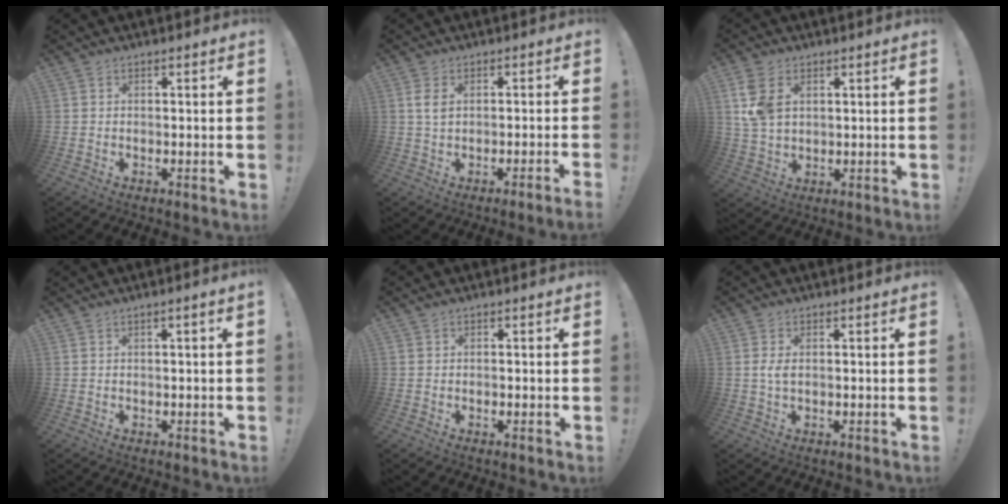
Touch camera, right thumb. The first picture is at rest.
{"total": 3.2, "force": [-0.5, 0.6, 3.0], "torque": [-0.054, 0.006, -0.009]}
{"total": 8.6, "force": [3.3, 5.7, 5.6], "torque": [-0.109, -0.003, 0.065]}
{"total": 1.5, "force": [0.1, -0.1, 1.5], "torque": [-0.031, 0.003, 0.000]}
{"total": 0.6, "force": [-0.2, 0.6, -0.1], "torque": [-0.004, 0.003, -0.001]}
{"total": 2.5, "force": [0.2, 1.1, 2.2], "torque": [-0.035, 0.003, 0.000]}